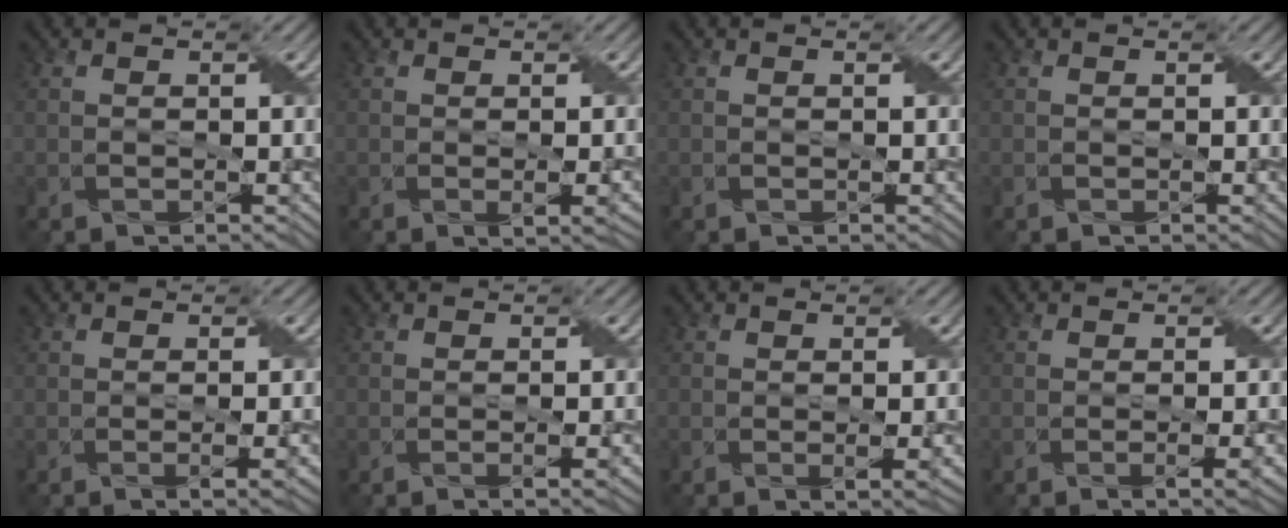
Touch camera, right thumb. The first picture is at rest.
{"total": 2.0, "force": [-0.2, 0.4, 2.0], "torque": [-0.034, 0.000, 0.001]}
{"total": 0.0}
{"total": 0.0}
{"total": 2.8, "force": [-0.7, 0.6, 2.6], "torque": [-0.042, -0.001, -0.008]}
{"total": 2.3, "force": [-0.6, 0.5, 2.1], "torque": [-0.034, 0.001, -0.008]}
{"total": 2.3, "force": [-0.3, 0.5, 2.3], "torque": [-0.038, -0.001, -0.001]}
{"total": 2.8, "force": [-0.7, 0.6, 2.7], "torque": [-0.043, 0.000, -0.009]}